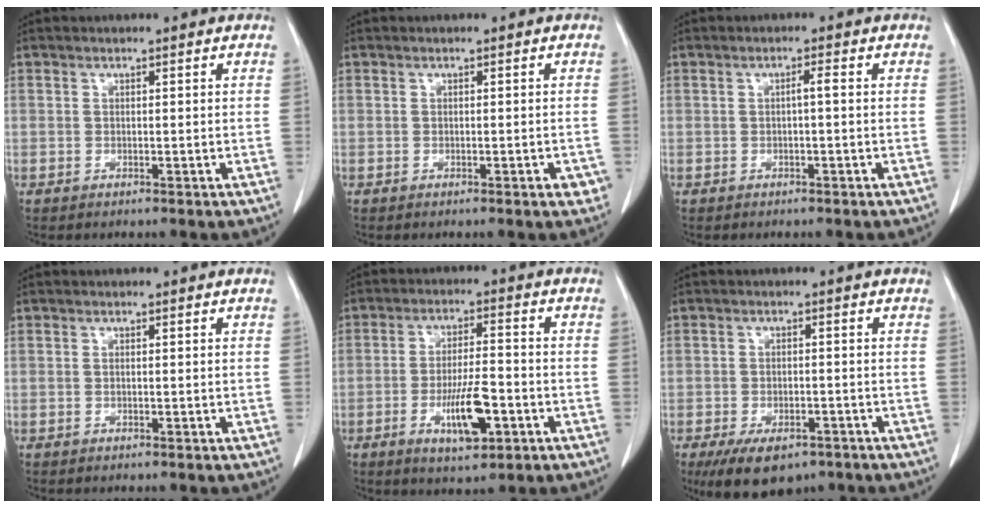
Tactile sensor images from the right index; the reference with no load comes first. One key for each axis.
{"total": 1.5, "fx": -0.7, "fy": 0.5, "fz": 1.2, "tx": -0.010, "ty": 0.001, "tz": -0.008}
{"total": 1.2, "fx": -0.1, "fy": 0.0, "fz": 1.2, "tx": -0.020, "ty": 0.003, "tz": -0.002}
{"total": 0.0}
{"total": 8.4, "fx": -3.2, "fy": 2.1, "fz": 7.5, "tx": -0.136, "ty": -0.004, "tz": -0.047}
{"total": 8.6, "fx": -5.9, "fy": 4.6, "fz": 4.3, "tx": -0.066, "ty": -0.002, "tz": -0.089}